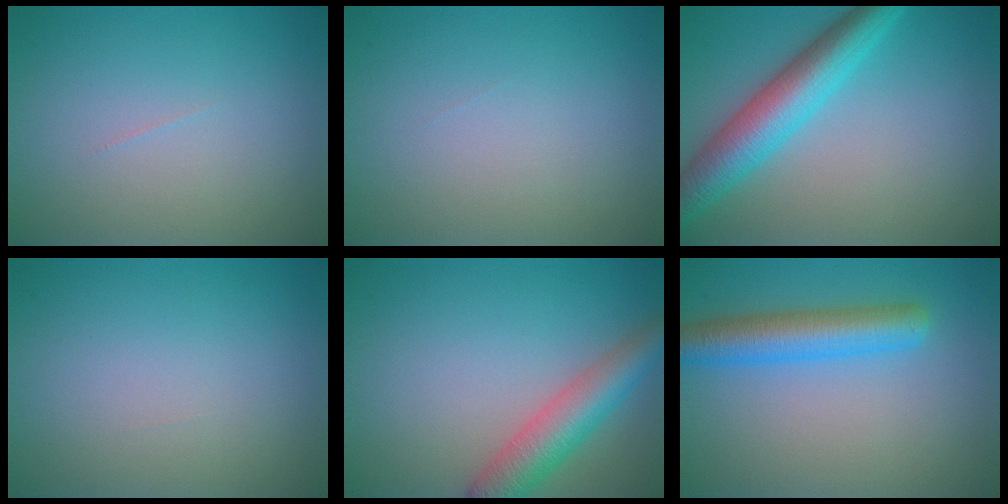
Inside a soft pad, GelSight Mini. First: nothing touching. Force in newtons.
{"total": 0.0}
{"total": 6.4, "press": 6.4, "slide": 0.2}
{"total": 0.0}
{"total": 5.1, "press": 5.1, "slide": 0.2}
{"total": 5.1, "press": 5.1, "slide": 0.1}